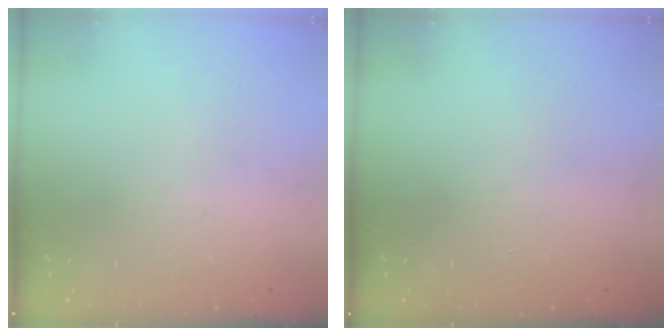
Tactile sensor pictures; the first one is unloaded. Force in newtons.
{"total": 0.0}